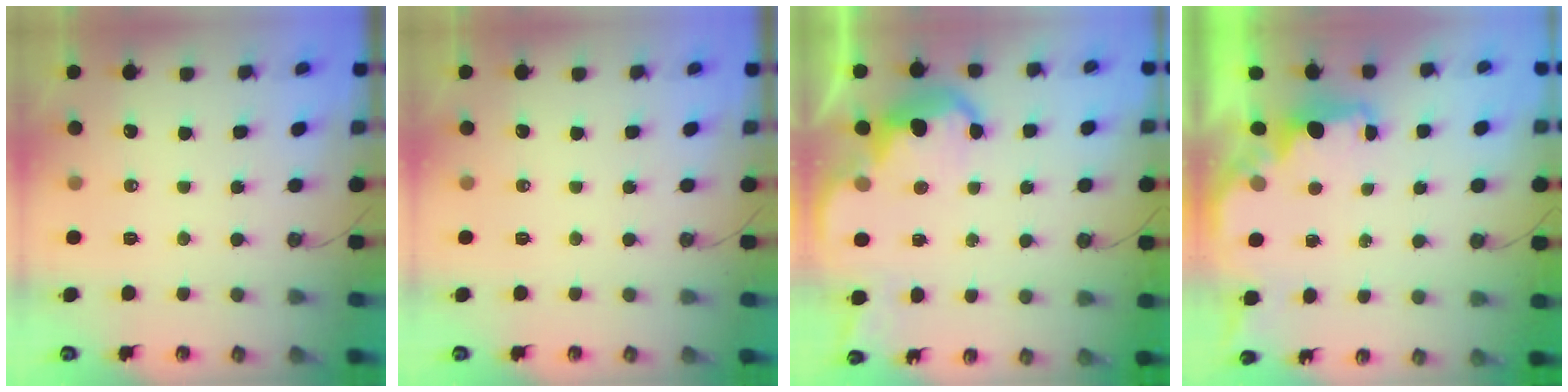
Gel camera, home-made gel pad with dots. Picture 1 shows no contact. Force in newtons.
{"total": 0.0}
{"total": 5.9, "press": 5.9, "slide": 0.7}
{"total": 1.8, "press": 1.7, "slide": 0.6}